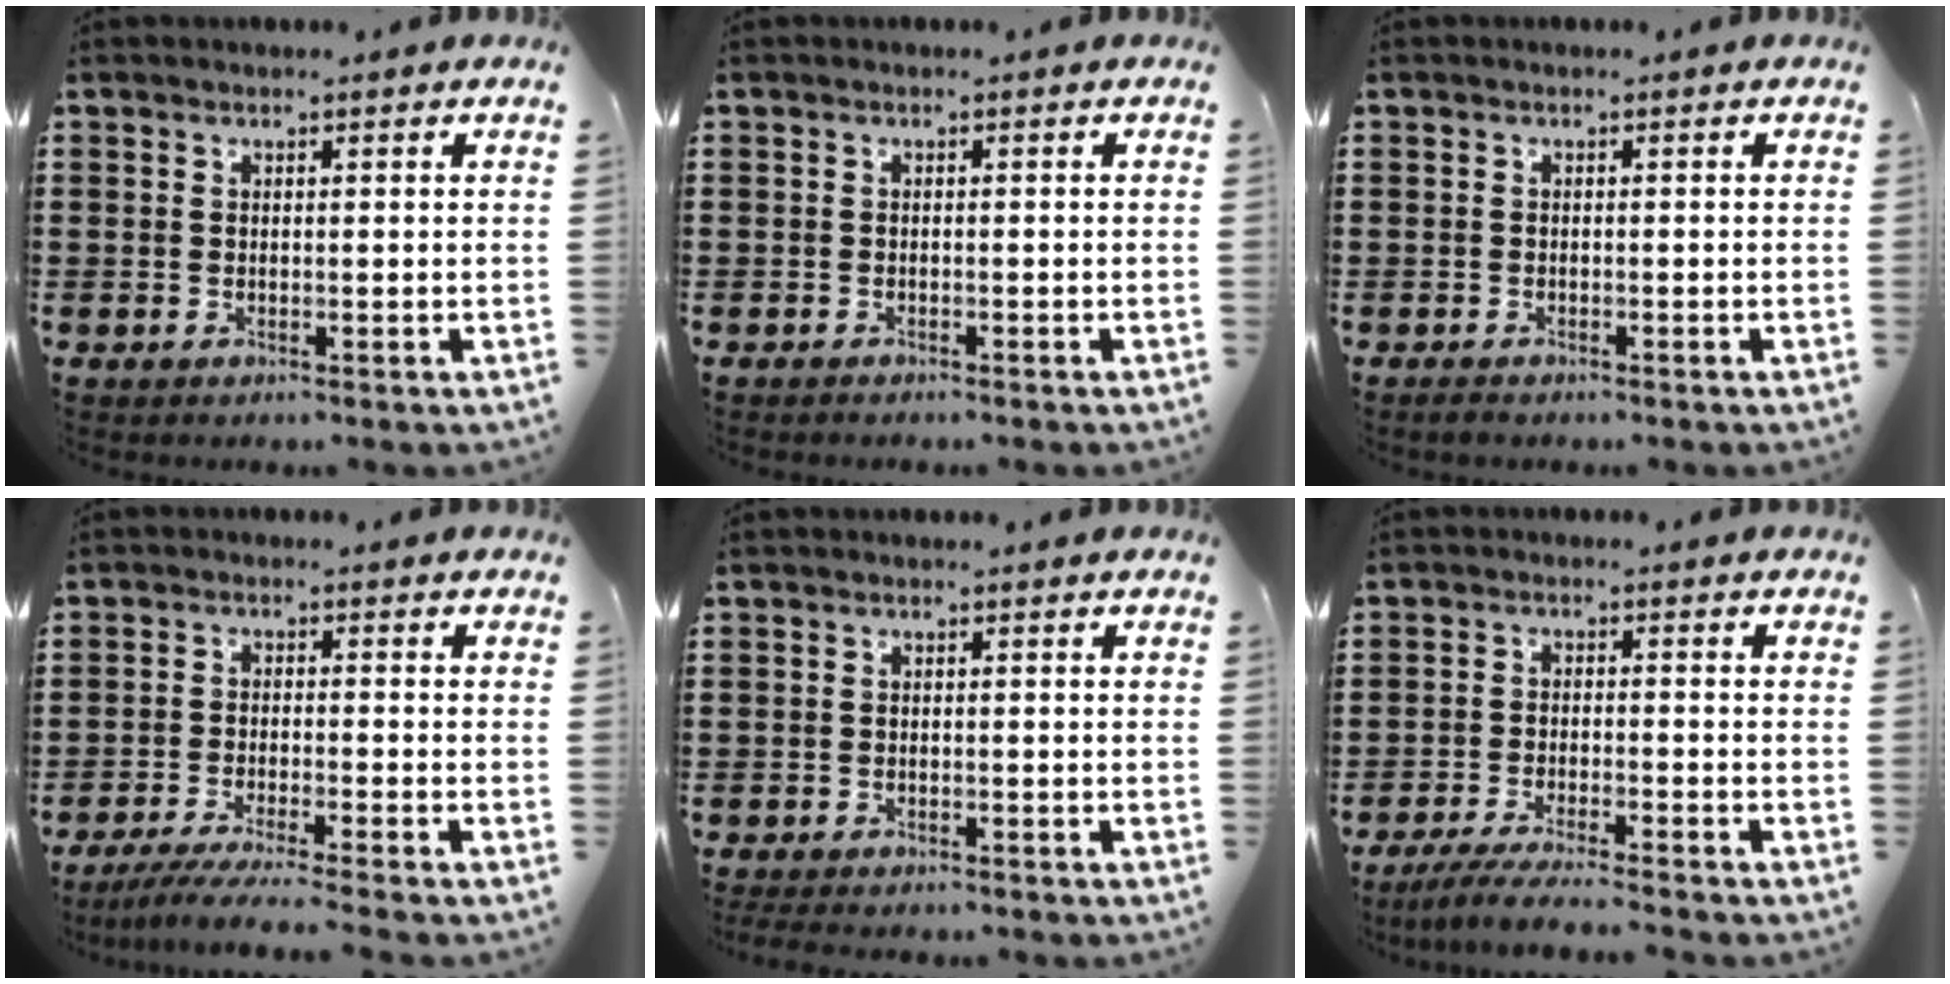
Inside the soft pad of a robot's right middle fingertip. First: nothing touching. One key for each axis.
{"total": 0.5, "fx": -0.5, "fy": 0.1, "fz": 0.0, "tx": -0.001, "ty": 0.000, "tz": -0.011}
{"total": 0.7, "fx": -0.6, "fy": 0.3, "fz": 0.2, "tx": -0.004, "ty": -0.002, "tz": -0.013}
{"total": 3.9, "fx": -3.5, "fy": -0.3, "fz": 1.7, "tx": -0.036, "ty": -0.013, "tz": -0.070}
{"total": 1.3, "fx": -1.3, "fy": 0.2, "fz": 0.1, "tx": -0.006, "ty": 0.000, "tz": -0.027}
{"total": 4.2, "fx": -3.8, "fy": -0.1, "fz": 1.7, "tx": -0.042, "ty": -0.012, "tz": -0.077}